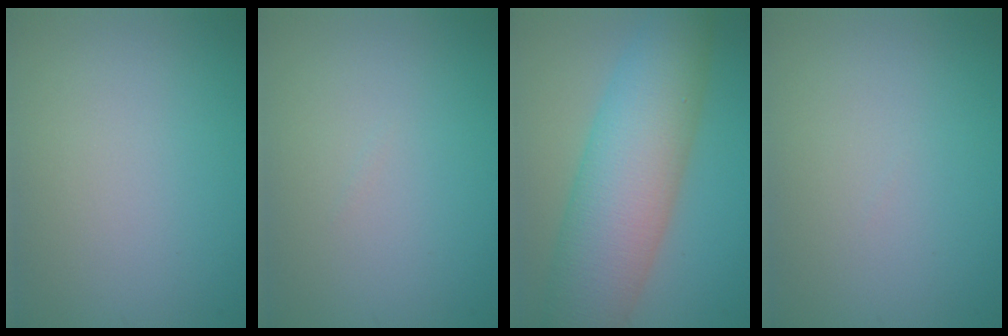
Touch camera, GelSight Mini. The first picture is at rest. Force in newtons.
{"total": 0.0}
{"total": 9.9, "press": 9.9, "slide": 0.6}
{"total": 0.0}